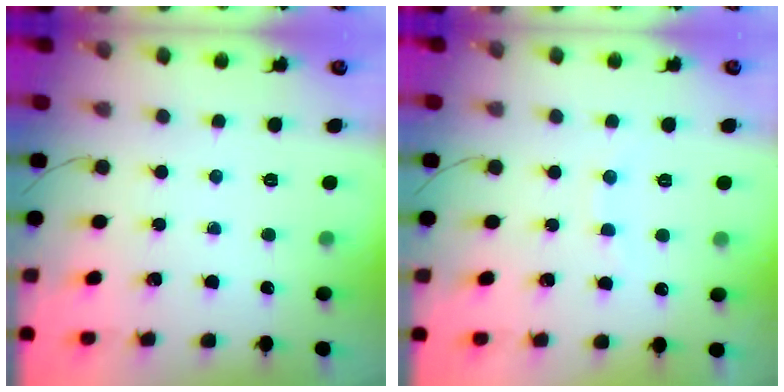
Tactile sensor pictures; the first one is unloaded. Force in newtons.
{"total": 5.6, "press": 5.4, "slide": 1.1}